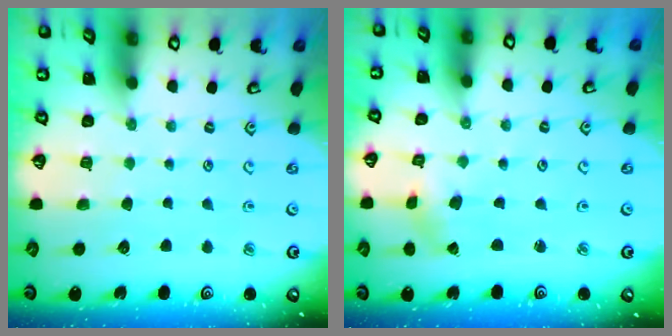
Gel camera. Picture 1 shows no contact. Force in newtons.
{"total": 1.1, "press": 1.0, "slide": 0.1}